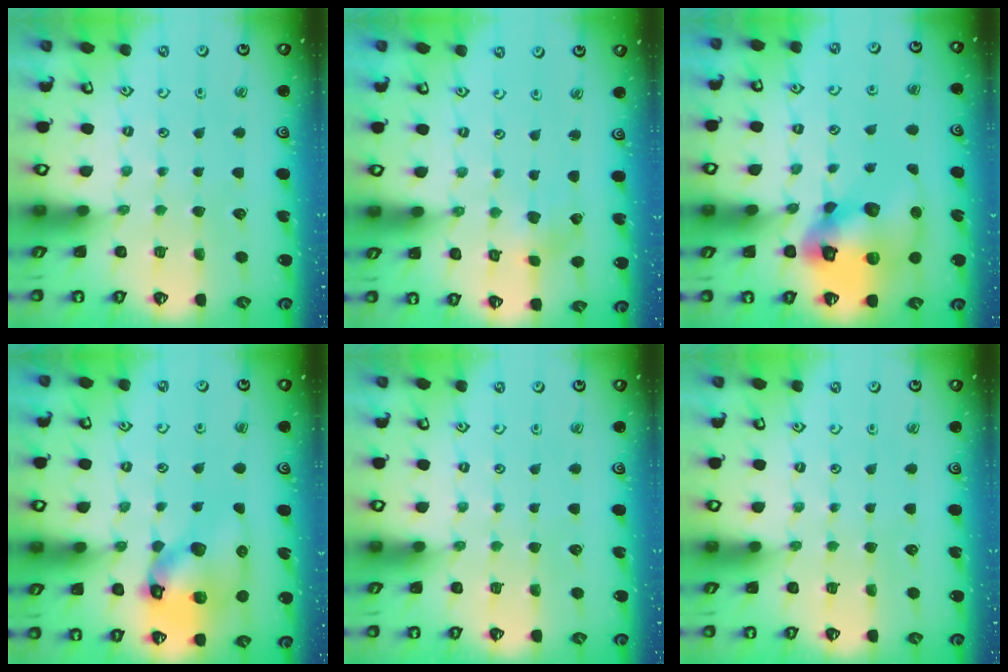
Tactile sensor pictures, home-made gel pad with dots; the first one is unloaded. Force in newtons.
{"total": 1.6, "press": 1.6, "slide": 0.2}
{"total": 18.5, "press": 18.4, "slide": 2.6}
{"total": 15.9, "press": 15.7, "slide": 2.4}
{"total": 0.0}
{"total": 0.0}